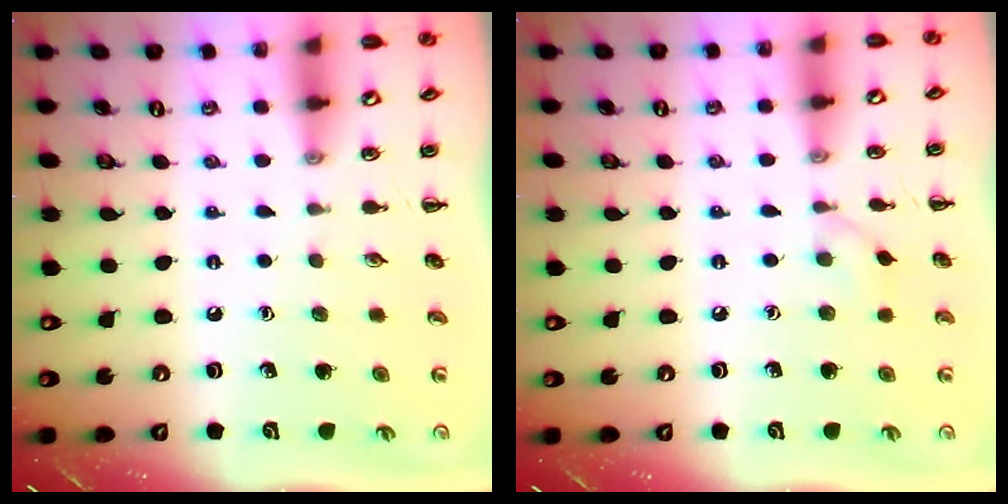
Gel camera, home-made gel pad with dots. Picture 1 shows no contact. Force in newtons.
{"total": 3.8, "press": 3.5, "slide": 1.5}